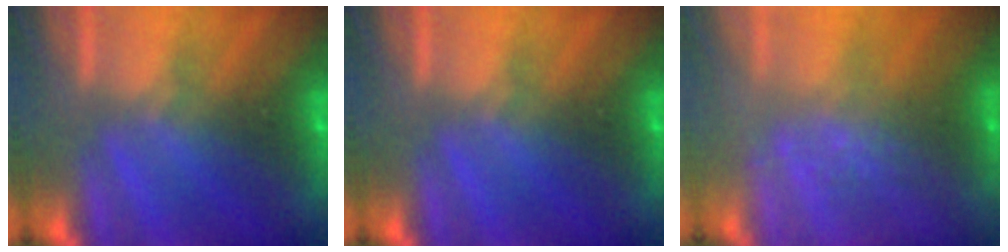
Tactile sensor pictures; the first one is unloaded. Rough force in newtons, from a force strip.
{"total": 0.0}
{"total": 2.8}